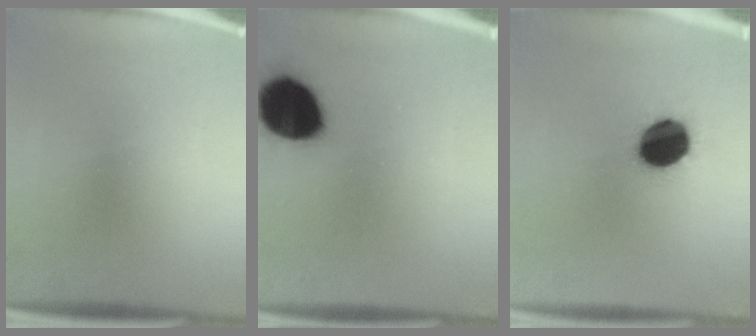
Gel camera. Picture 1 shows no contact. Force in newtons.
{"total": 17.2}
{"total": 13.4}